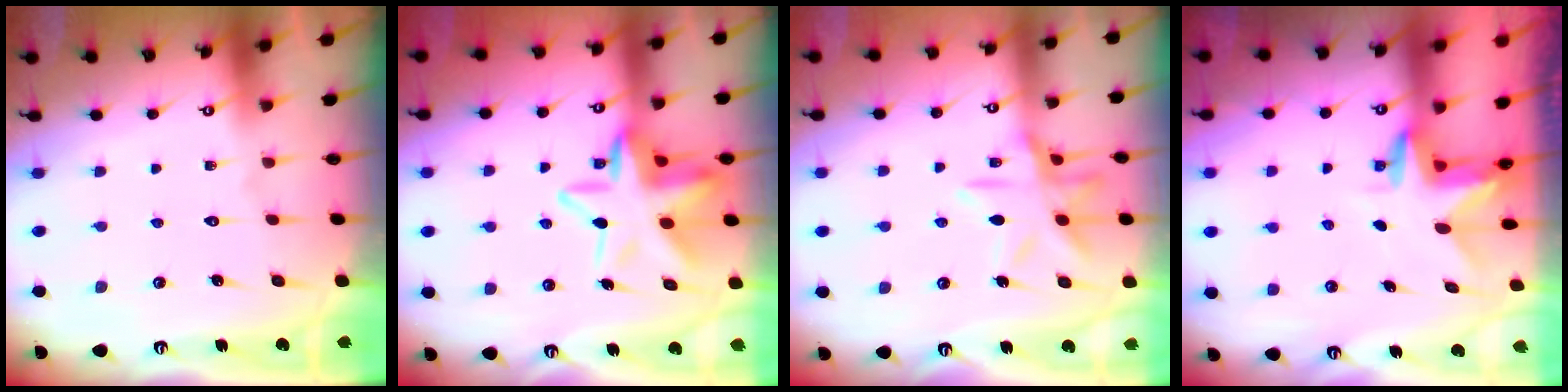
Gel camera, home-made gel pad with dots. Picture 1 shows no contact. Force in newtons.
{"total": 14.5, "press": 14.3, "slide": 2.5}
{"total": 13.1, "press": 13.1, "slide": 0.9}
{"total": 3.1, "press": 3.1, "slide": 0.2}